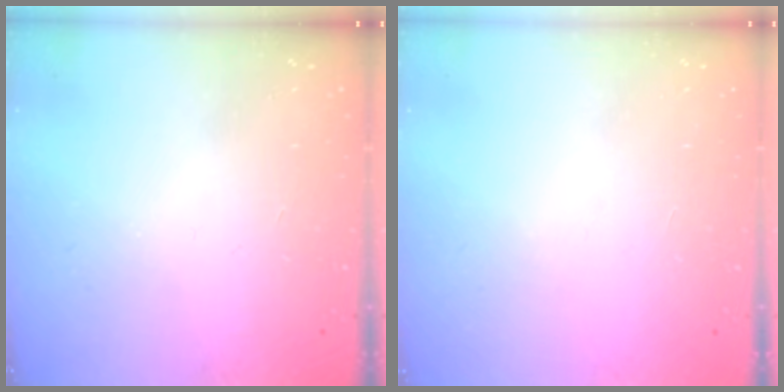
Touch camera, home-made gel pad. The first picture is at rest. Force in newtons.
{"total": 1.5, "press": 1.5, "slide": 0.1}